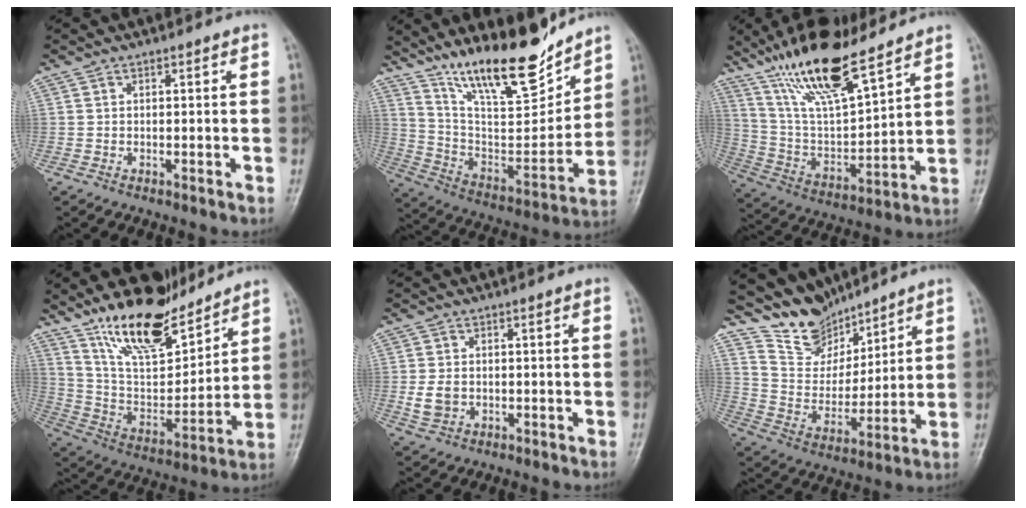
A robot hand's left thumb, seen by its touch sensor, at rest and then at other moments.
{"total": 19.5, "force": [15.2, 5.0, 11.1], "torque": [-0.141, -0.094, 0.272]}
{"total": 18.7, "force": [13.4, 4.9, 12.0], "torque": [-0.196, -0.058, 0.257]}
{"total": 17.8, "force": [13.8, 6.2, 9.5], "torque": [-0.121, -0.083, 0.255]}
{"total": 3.8, "force": [-0.3, 3.0, 2.2], "torque": [-0.038, -0.003, 0.000]}
{"total": 11.5, "force": [10.0, 5.2, 1.9], "torque": [-0.008, -0.071, 0.201]}